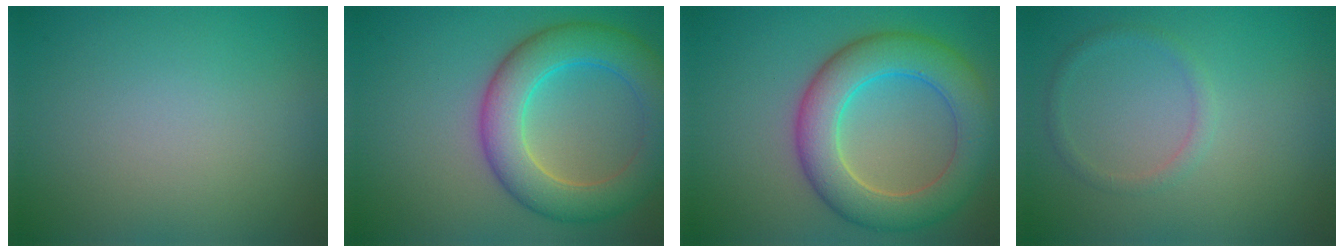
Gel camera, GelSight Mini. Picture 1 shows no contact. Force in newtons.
{"total": 7.1, "press": 7.1, "slide": 0.2}
{"total": 7.5, "press": 7.5, "slide": 0.4}
{"total": 1.2, "press": 1.2, "slide": 0.1}